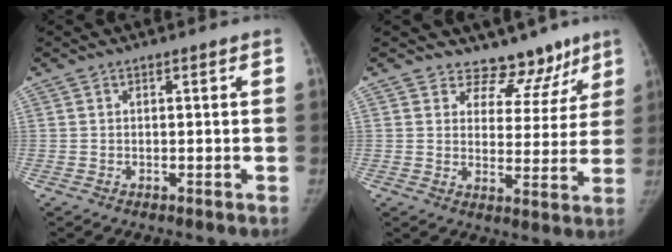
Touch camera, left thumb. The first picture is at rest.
{"total": 10.2, "force": [8.2, 6.0, 1.1], "torque": [0.040, -0.053, 0.100]}